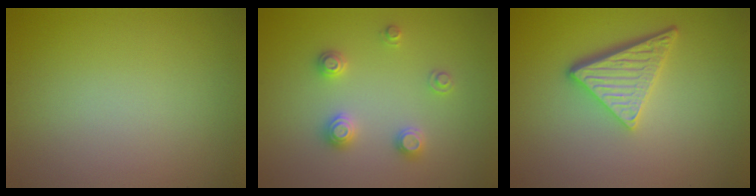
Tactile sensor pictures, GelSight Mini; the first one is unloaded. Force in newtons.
{"total": 2.5, "press": 2.5, "slide": 0.3}
{"total": 4.7, "press": 3.5, "slide": 3.1}